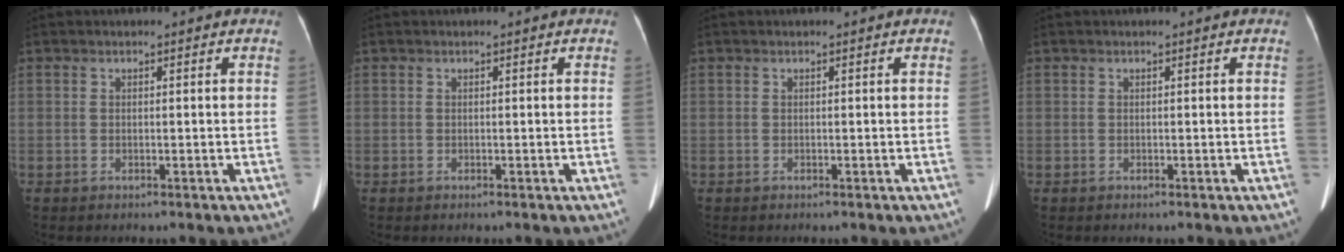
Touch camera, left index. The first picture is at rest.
{"total": 0.0}
{"total": 0.0}
{"total": 0.0}